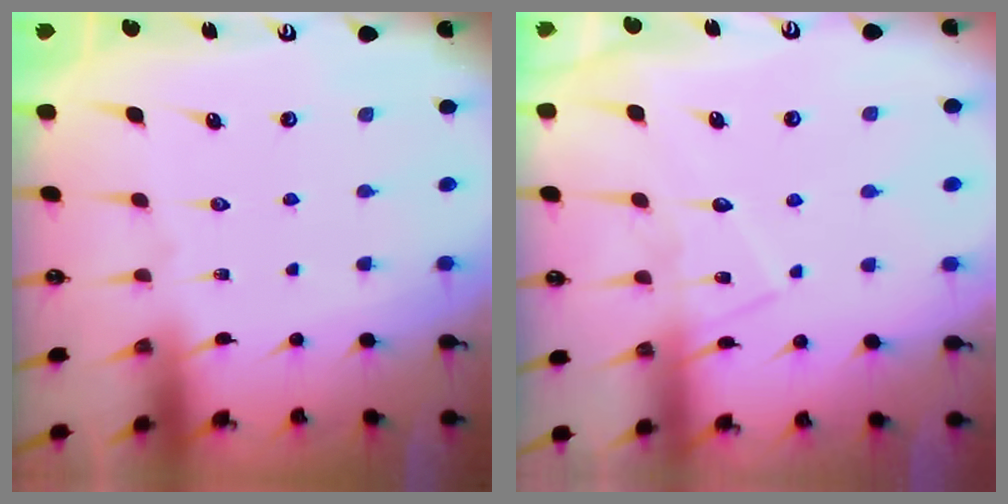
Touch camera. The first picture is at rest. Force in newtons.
{"total": 8.6, "press": 8.5, "slide": 0.8}